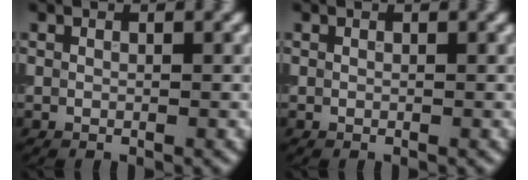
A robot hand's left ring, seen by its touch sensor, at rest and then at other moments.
{"total": 0.0}